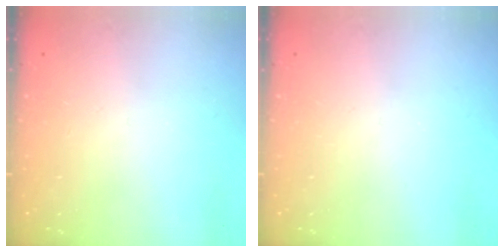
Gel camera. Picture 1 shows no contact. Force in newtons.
{"total": 0.0}